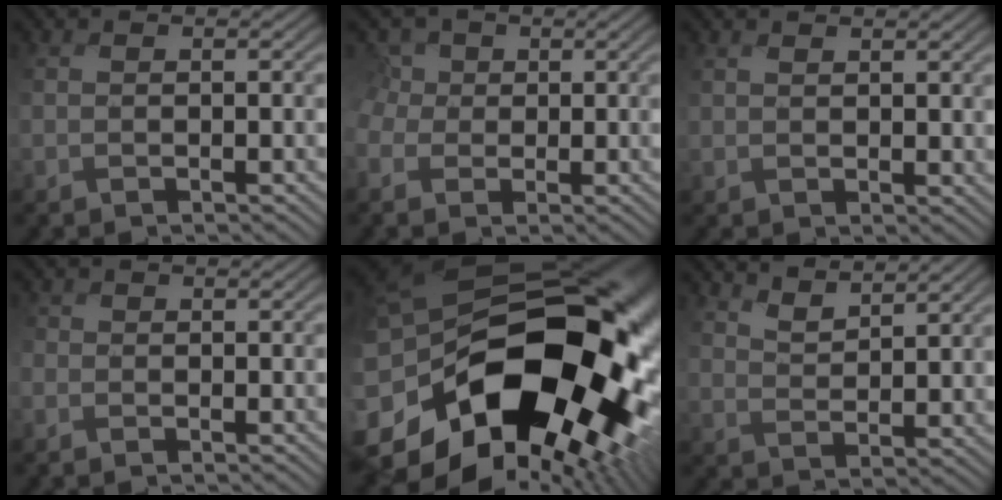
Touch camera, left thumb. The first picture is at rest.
{"total": 4.8, "force": [-0.2, 4.5, 1.7], "torque": [-0.070, 0.019, -0.028]}
{"total": 1.6, "force": [1.6, -0.3, -0.1], "torque": [-0.002, 0.003, 0.030]}
{"total": 1.9, "force": [-0.9, 1.7, -0.1], "torque": [-0.008, 0.005, -0.033]}
{"total": 20.1, "force": [-4.2, 13.1, 14.6], "torque": [-0.296, -0.051, -0.050]}
{"total": 4.4, "force": [4.2, -0.1, 1.3], "torque": [-0.031, 0.007, 0.083]}